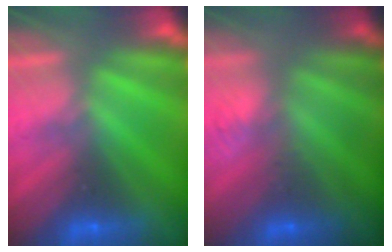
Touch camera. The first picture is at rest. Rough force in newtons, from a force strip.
{"total": 2.8}